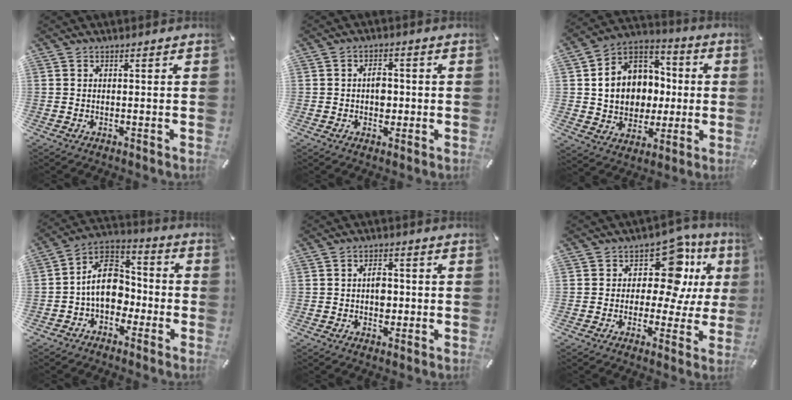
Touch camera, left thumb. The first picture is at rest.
{"total": 4.1, "force": [-0.4, 3.1, 2.7], "torque": [-0.028, -0.003, -0.014]}
{"total": 13.1, "force": [0.1, 12.0, 5.3], "torque": [-0.112, -0.007, 0.008]}
{"total": 12.4, "force": [-2.3, 9.5, 7.6], "torque": [-0.135, 0.019, -0.042]}
{"total": 4.3, "force": [-0.4, 3.1, 2.8], "torque": [-0.029, -0.003, -0.014]}
{"total": 13.9, "force": [4.9, 7.9, 10.3], "torque": [-0.150, -0.030, 0.082]}